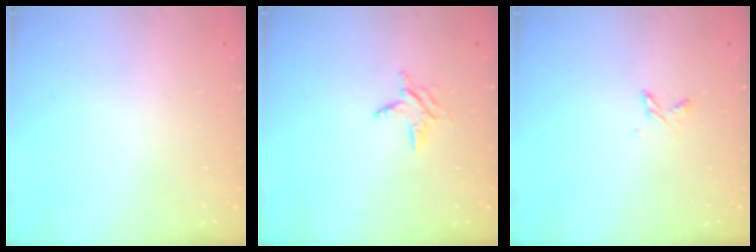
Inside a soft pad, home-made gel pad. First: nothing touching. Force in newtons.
{"total": 5.6, "press": 5.5, "slide": 0.6}
{"total": 2.5, "press": 2.5, "slide": 0.5}